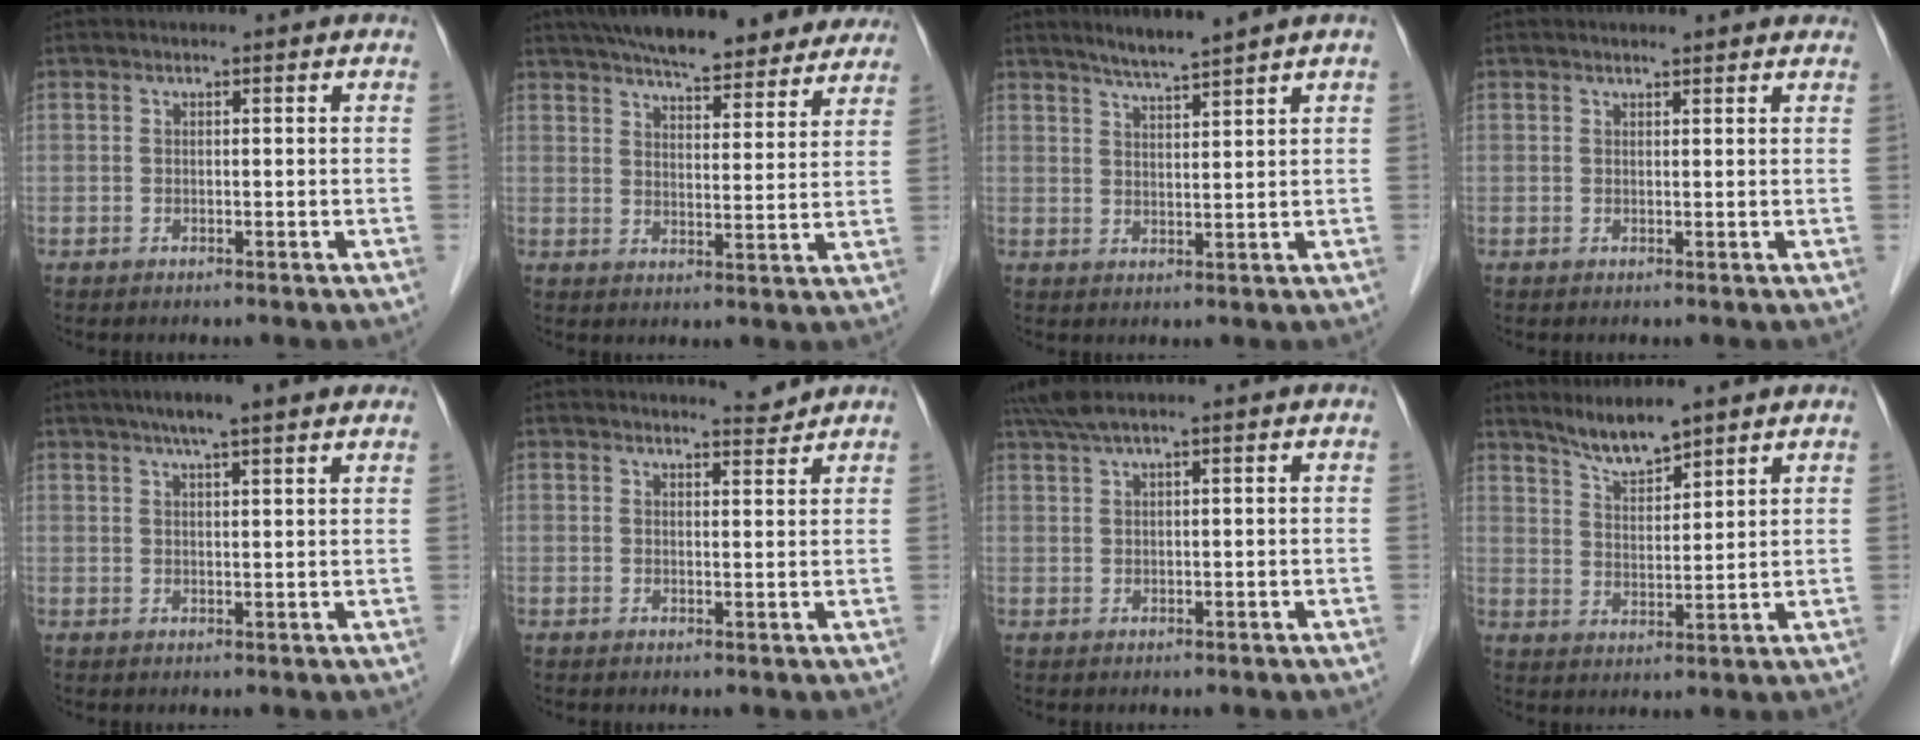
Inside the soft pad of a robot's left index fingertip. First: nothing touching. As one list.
[{"total": 19.5, "force": [16.7, 4.6, 8.9], "torque": [-0.131, 0.023, 0.219]}, {"total": 4.2, "force": [3.5, -1.2, 1.9], "torque": [-0.038, -0.008, 0.069]}, {"total": 2.7, "force": [2.6, 0.5, 0.8], "torque": [-0.015, 0.011, 0.025]}, {"total": 7.5, "force": [5.6, 0.6, 5.1], "torque": [-0.074, 0.032, 0.080]}, {"total": 2.0, "force": [1.9, -0.3, -0.3], "torque": [-0.007, -0.013, 0.029]}, {"total": 3.2, "force": [2.4, -0.3, 2.1], "torque": [-0.053, 0.023, 0.054]}, {"total": 5.7, "force": [5.1, 0.3, 2.4], "torque": [-0.053, 0.000, 0.102]}]